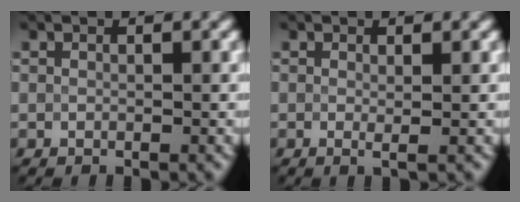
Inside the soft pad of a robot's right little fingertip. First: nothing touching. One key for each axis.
{"total": 0.7, "fx": 0.0, "fy": 0.0, "fz": 0.7, "tx": -0.012, "ty": -0.007, "tz": -0.002}